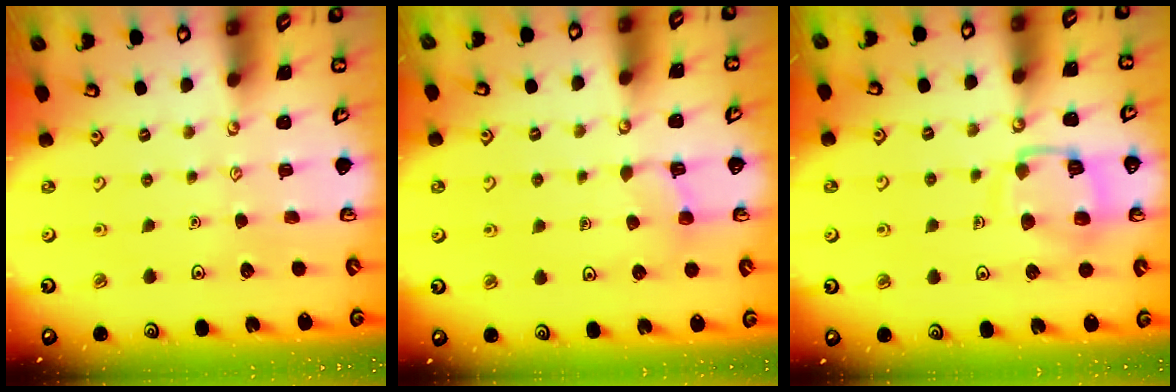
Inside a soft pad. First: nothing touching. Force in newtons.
{"total": 3.9, "press": 3.9, "slide": 0.3}
{"total": 13.0, "press": 12.9, "slide": 1.5}